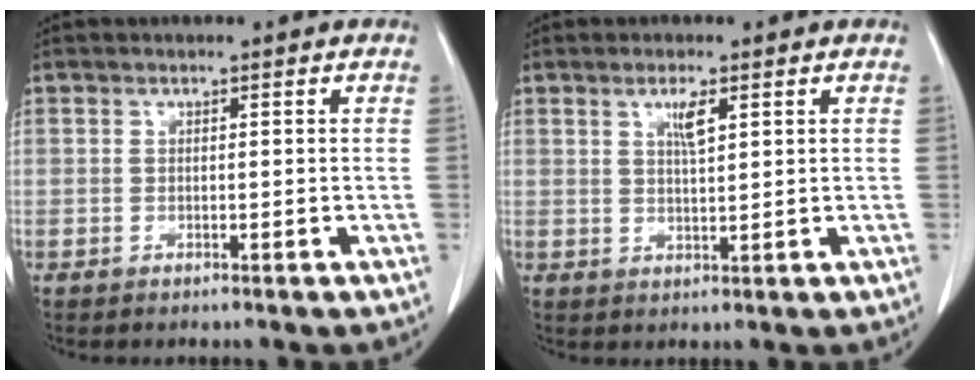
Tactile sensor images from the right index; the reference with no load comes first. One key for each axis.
{"total": 3.0, "fx": 1.4, "fy": 0.4, "fz": 2.6, "tx": -0.048, "ty": -0.002, "tz": 0.025}